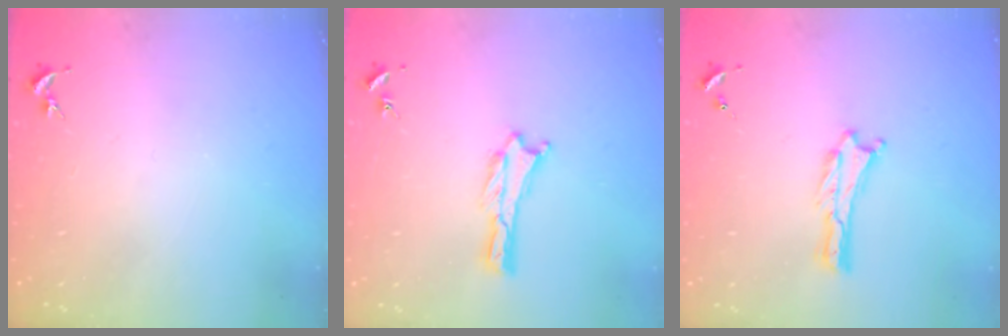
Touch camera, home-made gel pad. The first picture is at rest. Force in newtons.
{"total": 0.0}
{"total": 0.0}